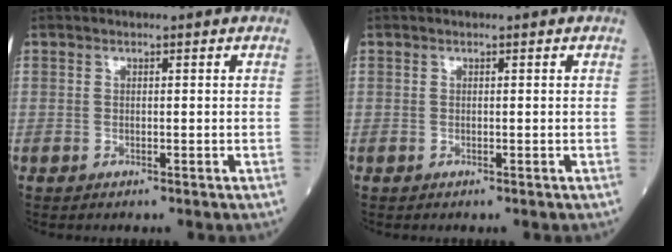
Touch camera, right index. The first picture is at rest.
{"total": 0.0}